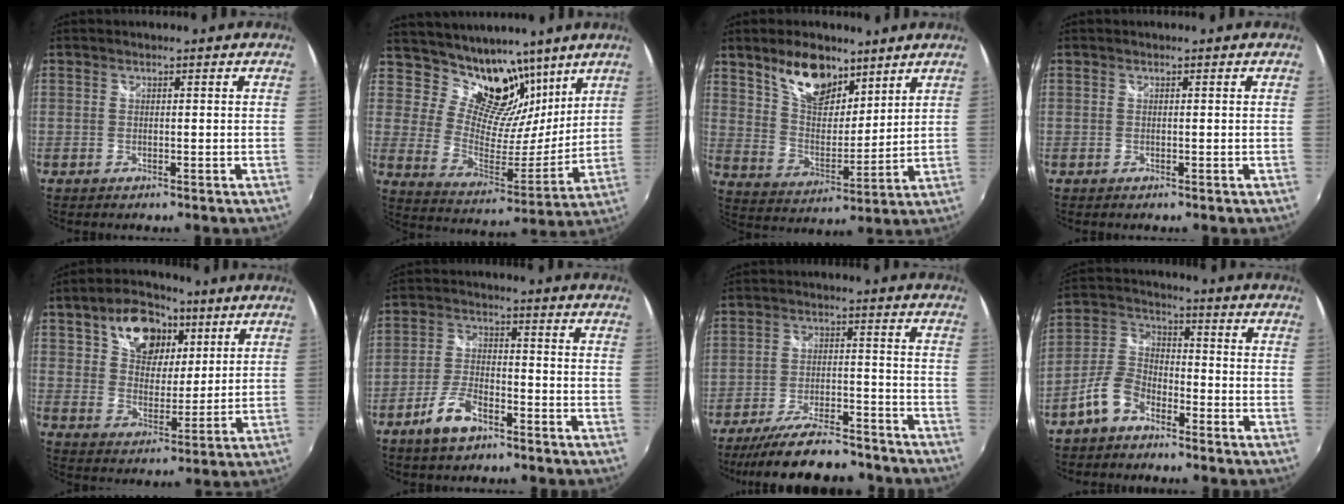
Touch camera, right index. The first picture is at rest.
{"total": 2.0, "force": [1.6, 1.3, 0.2], "torque": [0.005, 0.002, 0.027]}
{"total": 12.4, "force": [8.5, 6.1, 6.7], "torque": [-0.115, 0.005, 0.158]}
{"total": 0.0}
{"total": 14.9, "force": [7.4, 9.5, 8.7], "torque": [-0.161, 0.031, 0.128]}
{"total": 7.4, "force": [-4.9, 3.1, 4.6], "torque": [-0.102, 0.002, -0.090]}
{"total": 18.2, "force": [-16.0, 5.0, 7.1], "torque": [-0.143, 0.003, -0.224]}
{"total": 7.8, "force": [-5.3, 4.3, 3.7], "torque": [-0.086, 0.018, -0.109]}